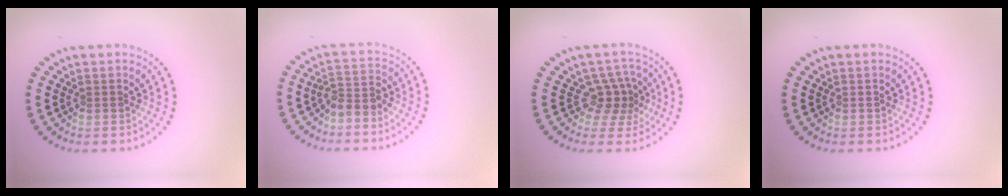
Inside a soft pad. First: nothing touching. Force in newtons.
{"total": 2.4, "press": 1.8, "slide": 1.5}
{"total": 2.9, "press": 2.3, "slide": 1.9}
{"total": 0.0}